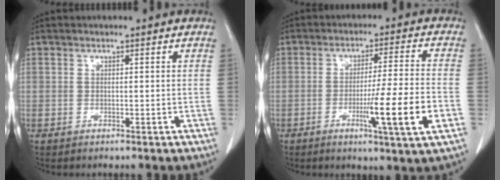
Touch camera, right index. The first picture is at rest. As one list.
[{"total": 11.3, "force": [-3.6, -1.0, 10.7], "torque": [-0.173, -0.020, -0.061]}]